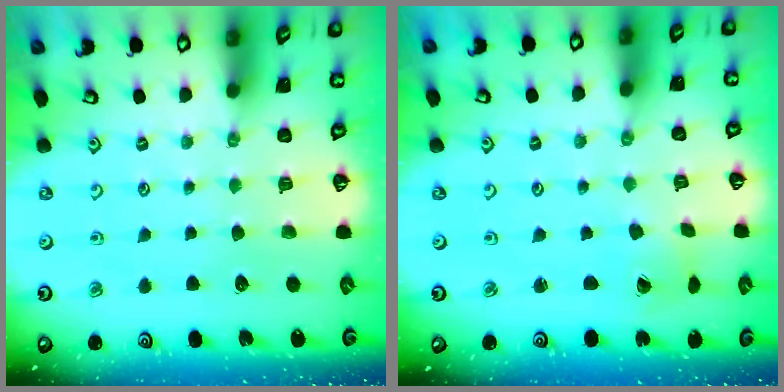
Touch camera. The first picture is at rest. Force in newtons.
{"total": 1.2, "press": 1.2, "slide": 0.2}